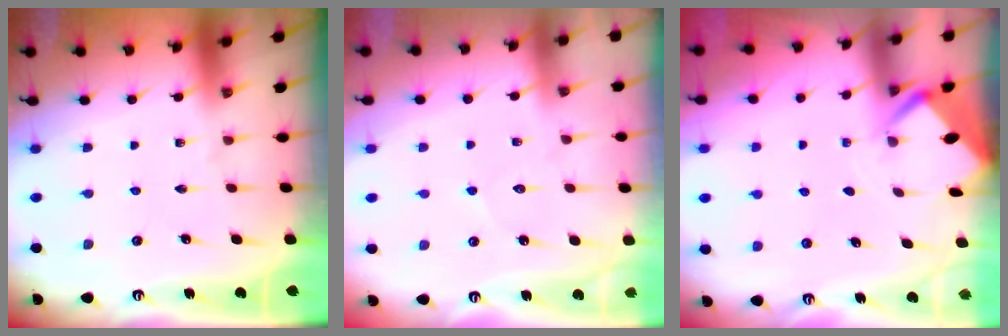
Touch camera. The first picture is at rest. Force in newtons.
{"total": 4.4, "press": 4.4, "slide": 0.5}
{"total": 2.8, "press": 2.8, "slide": 0.2}